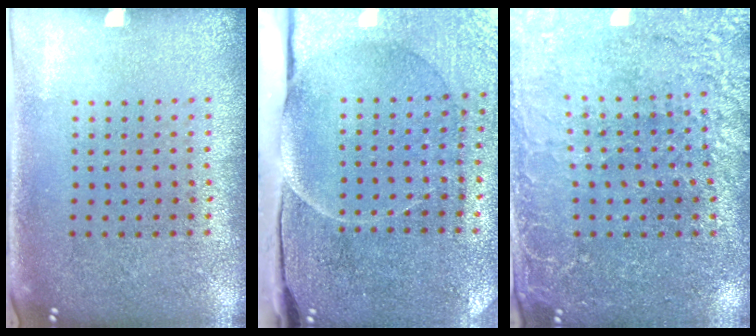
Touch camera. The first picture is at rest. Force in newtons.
{"total": 4.8, "press": 3.9, "slide": 2.8}
{"total": 2.9, "press": 2.8, "slide": 0.7}